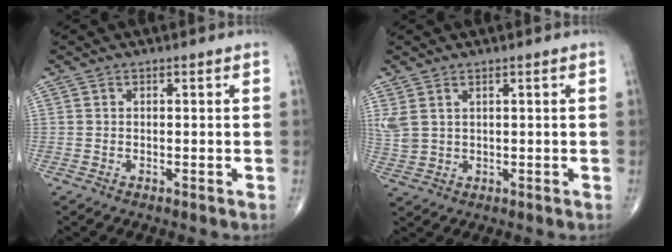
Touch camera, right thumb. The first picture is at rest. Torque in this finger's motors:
{"motor_torque": [-0.30, -0.31, 0.21, 0.31, -0.04]}